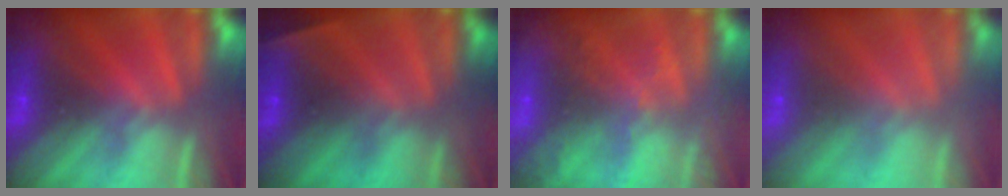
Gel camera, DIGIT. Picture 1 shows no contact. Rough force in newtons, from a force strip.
{"total": 2.0}
{"total": 8.4}
{"total": 6.8}